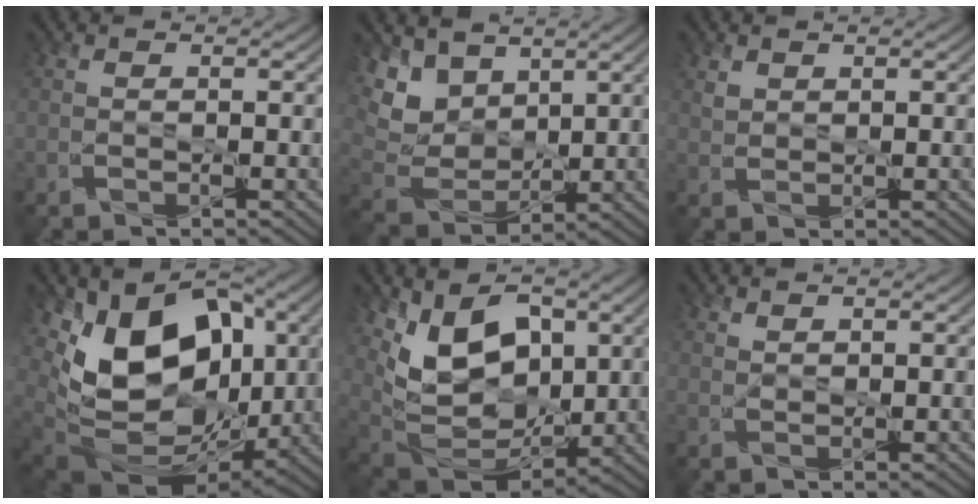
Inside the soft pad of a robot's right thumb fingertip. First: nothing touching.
{"total": 8.4, "force": [4.8, 5.5, 4.2], "torque": [-0.140, 0.000, 0.098]}
{"total": 1.5, "force": [1.1, 0.9, 0.3], "torque": [-0.010, -0.002, 0.024]}
{"total": 18.7, "force": [3.3, 12.8, 13.3], "torque": [-0.238, -0.015, 0.076]}
{"total": 12.4, "force": [3.8, 8.1, 8.6], "torque": [-0.173, -0.015, 0.075]}
{"total": 0.8, "force": [0.7, 0.3, 0.1], "torque": [-0.007, 0.000, 0.016]}